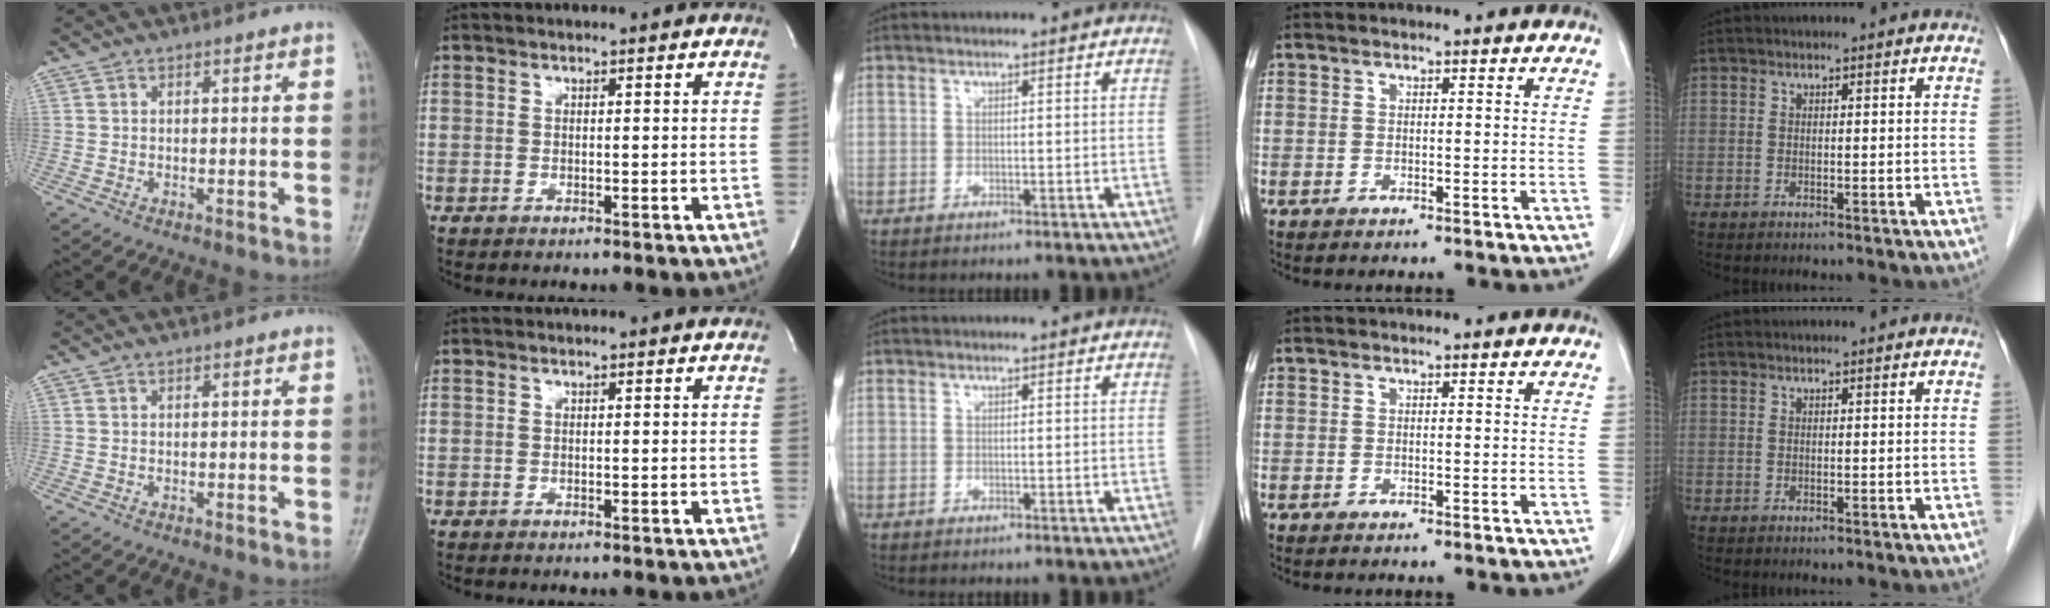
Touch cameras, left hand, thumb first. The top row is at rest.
{}